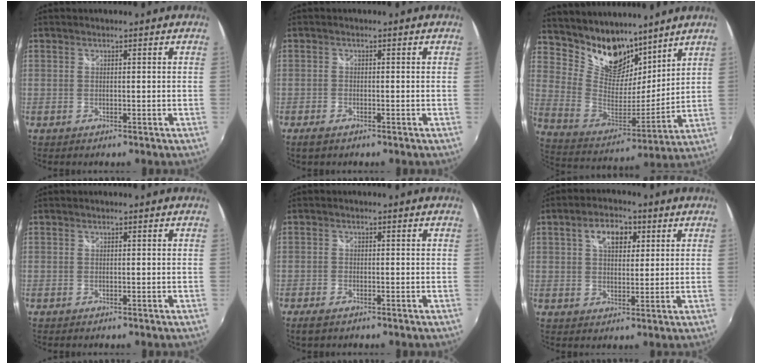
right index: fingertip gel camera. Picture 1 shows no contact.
{"total": 2.3, "force": [-1.7, 1.0, 1.3], "torque": [-0.032, -0.006, -0.033]}
{"total": 16.9, "force": [12.5, 9.5, 6.4], "torque": [-0.152, 0.009, 0.239]}
{"total": 0.0}
{"total": 2.7, "force": [-1.9, 1.2, 1.5], "torque": [-0.038, -0.008, -0.037]}
{"total": 6.9, "force": [2.8, 4.0, 4.8], "torque": [-0.080, 0.019, 0.045]}